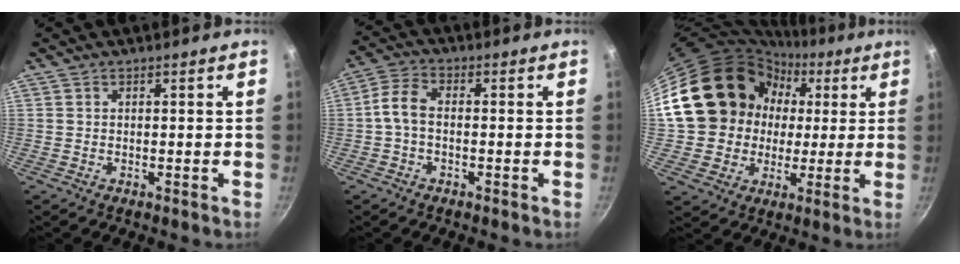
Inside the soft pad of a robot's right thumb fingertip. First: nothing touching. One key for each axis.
{"total": 5.0, "fx": -1.0, "fy": 3.1, "fz": 3.8, "tx": -0.085, "ty": 0.025, "tz": -0.030}
{"total": 19.4, "fx": 2.5, "fy": 17.2, "fz": 8.7, "tx": -0.129, "ty": 0.037, "tz": 0.054}